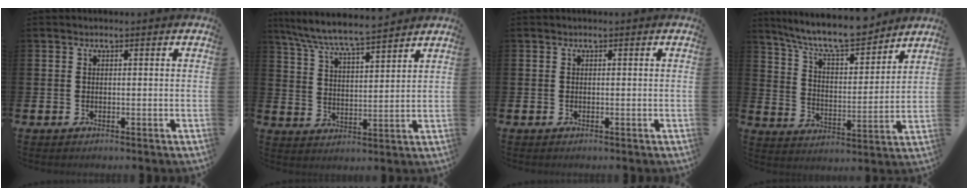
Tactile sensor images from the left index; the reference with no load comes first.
{"total": 7.3, "force": [6.9, 0.2, 2.1], "torque": [-0.071, -0.042, 0.123]}
{"total": 0.0}
{"total": 9.6, "force": [8.9, 1.7, 3.3], "torque": [-0.089, -0.061, 0.156]}